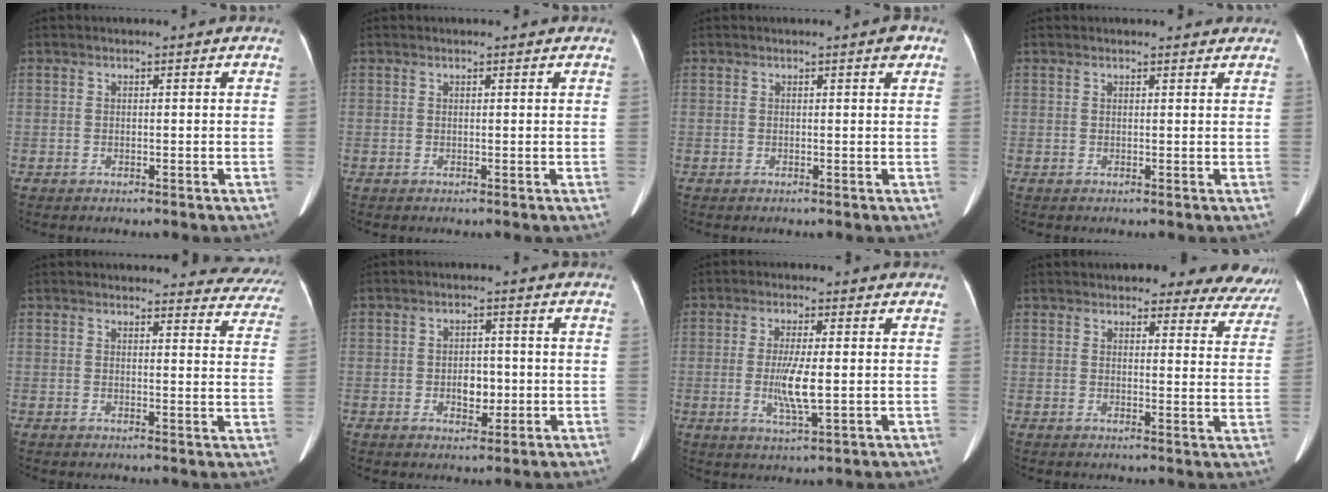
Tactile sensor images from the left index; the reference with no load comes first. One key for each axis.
{"total": 1.6, "fx": 1.3, "fy": 0.6, "fz": 0.7, "tx": -0.006, "ty": 0.005, "tz": 0.013}
{"total": 1.1, "fx": 0.4, "fy": 0.1, "fz": 1.0, "tx": -0.010, "ty": -0.017, "tz": -0.001}
{"total": 5.7, "fx": 5.2, "fy": 1.5, "fz": 1.8, "tx": -0.013, "ty": -0.002, "tz": 0.049}
{"total": 16.6, "fx": 16.0, "fy": 3.7, "fz": 2.5, "tx": 0.012, "ty": -0.073, "tz": 0.145}
{"total": 3.5, "fx": -1.3, "fy": 2.2, "fz": 2.4, "tx": -0.033, "ty": -0.015, "tz": -0.018}
{"total": 5.4, "fx": -1.0, "fy": 0.6, "fz": 5.3, "tx": -0.105, "ty": -0.029, "tz": -0.020}
{"total": 13.7, "fx": 12.6, "fy": 4.1, "fz": 3.5, "tx": 0.008, "ty": -0.035, "tz": 0.113}